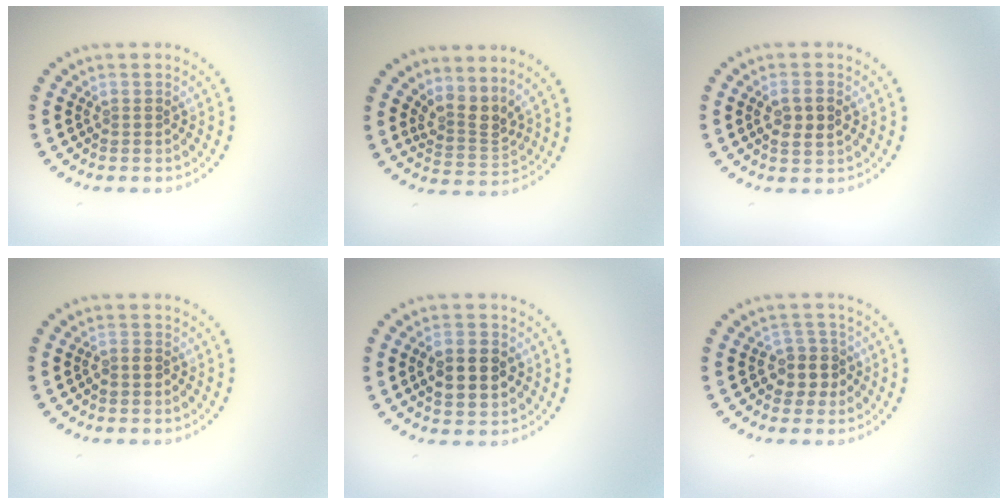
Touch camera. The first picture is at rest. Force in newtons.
{"total": 2.7, "press": 2.0, "slide": 1.8}
{"total": 2.5, "press": 2.4, "slide": 0.3}
{"total": 0.8, "press": 0.6, "slide": 0.5}
{"total": 4.6, "press": 4.6, "slide": 0.2}
{"total": 2.7, "press": 2.3, "slide": 1.4}